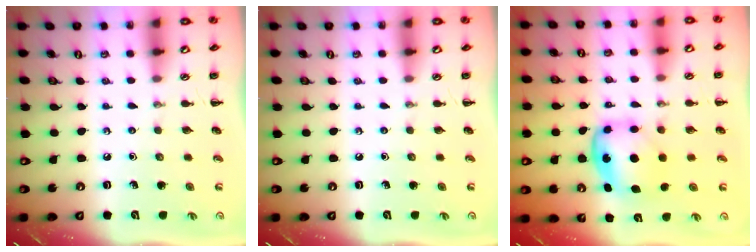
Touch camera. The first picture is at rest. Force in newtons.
{"total": 0.0}
{"total": 6.3, "press": 6.3, "slide": 0.3}